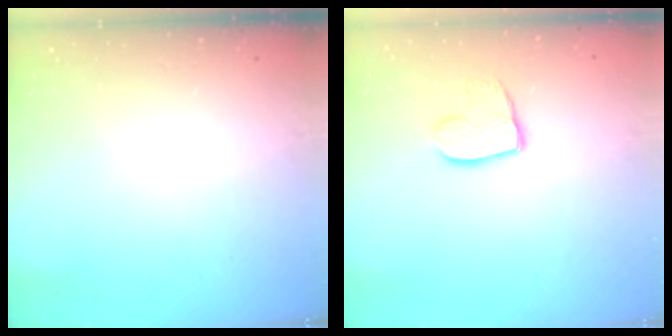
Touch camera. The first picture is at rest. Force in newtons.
{"total": 10.0, "press": 9.9, "slide": 0.7}